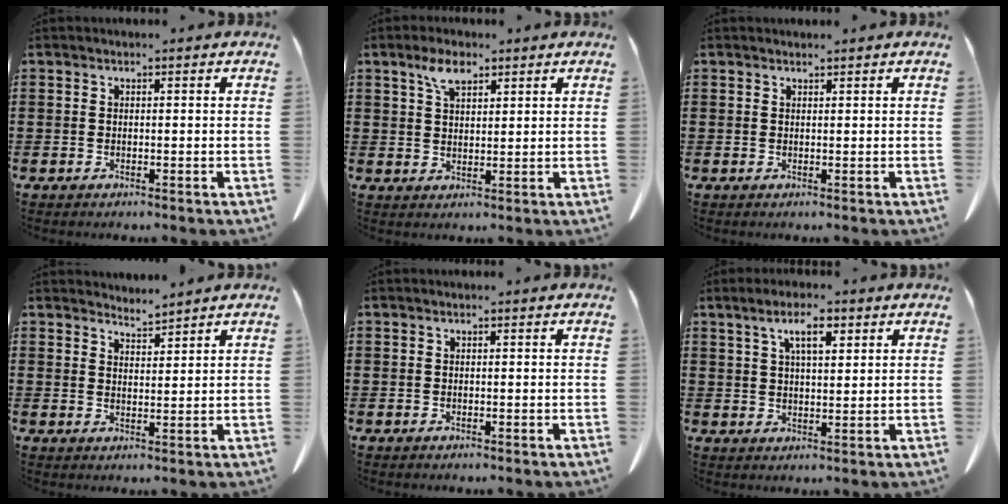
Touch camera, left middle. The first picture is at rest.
{"total": 4.3, "force": [2.7, 1.9, 2.7], "torque": [-0.061, 0.007, 0.048]}
{"total": 0.6, "force": [0.6, 0.0, 0.1], "torque": [-0.005, -0.001, 0.012]}
{"total": 2.8, "force": [2.8, -0.1, -0.2], "torque": [-0.004, -0.009, 0.053]}
{"total": 0.0}
{"total": 5.3, "force": [2.9, 1.7, 4.1], "torque": [-0.080, 0.008, 0.047]}